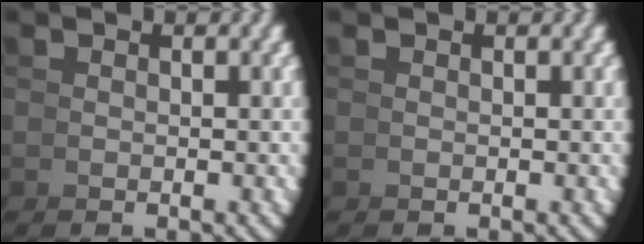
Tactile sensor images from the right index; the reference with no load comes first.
{"total": 0.0}